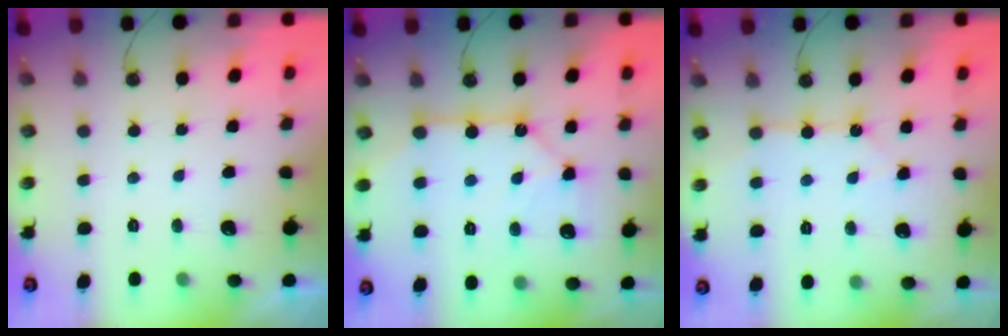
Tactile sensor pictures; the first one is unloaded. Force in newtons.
{"total": 12.0, "press": 11.9, "slide": 1.1}
{"total": 5.9, "press": 5.9, "slide": 0.4}